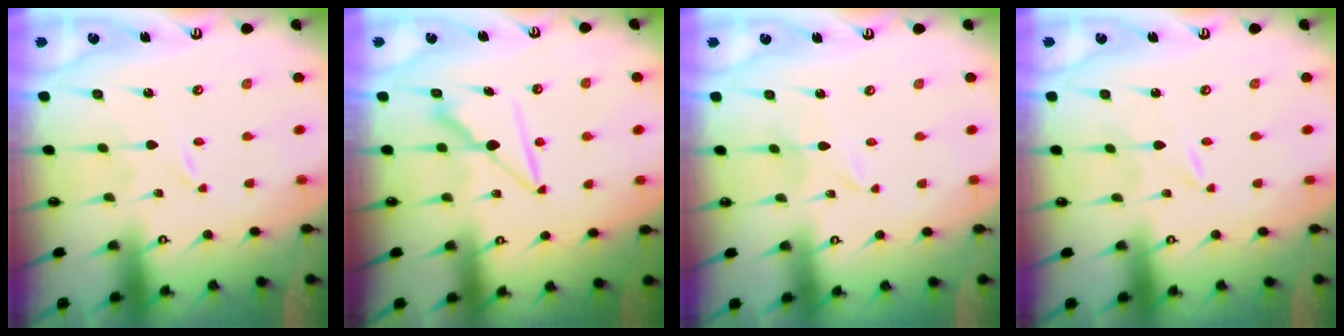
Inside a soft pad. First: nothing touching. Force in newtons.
{"total": 9.1, "press": 9.1, "slide": 0.5}
{"total": 2.5, "press": 2.5, "slide": 0.2}
{"total": 0.0}